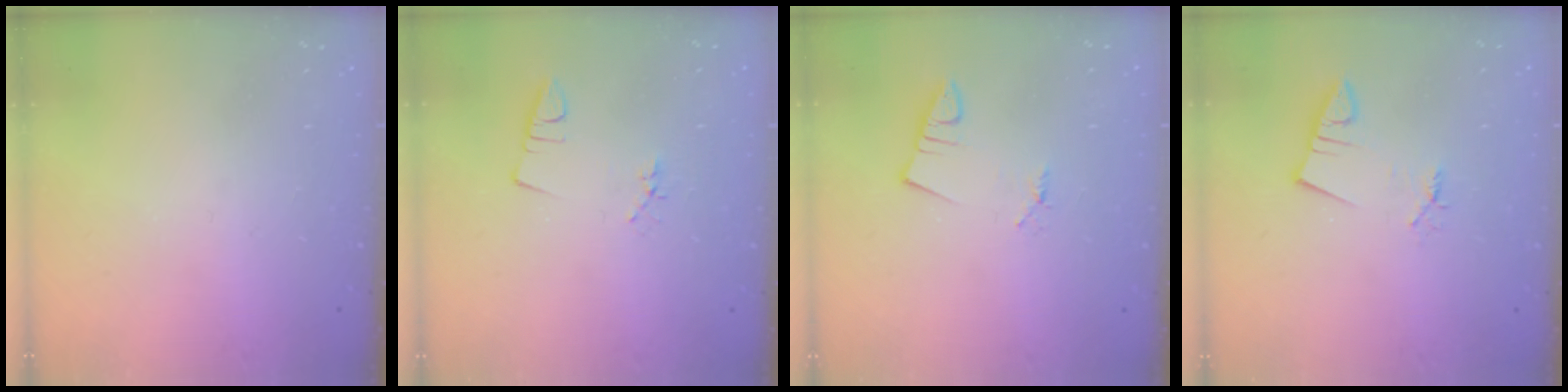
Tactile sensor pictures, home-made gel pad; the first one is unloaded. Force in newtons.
{"total": 1.9, "press": 1.3, "slide": 1.3}
{"total": 1.0, "press": 1.0, "slide": 0.1}
{"total": 2.0, "press": 2.0, "slide": 0.2}